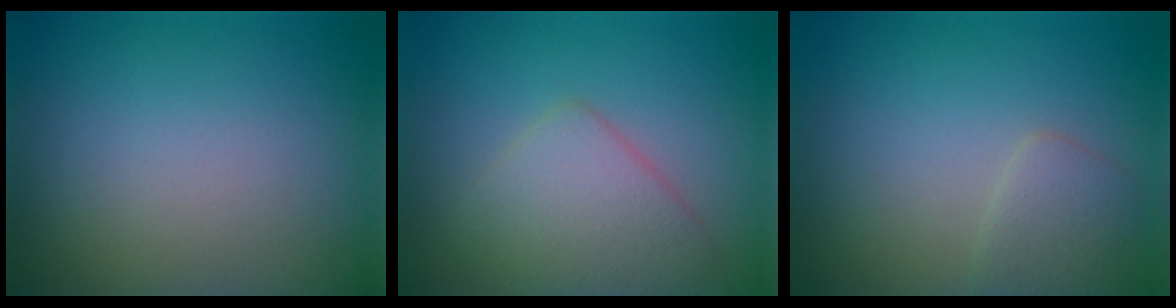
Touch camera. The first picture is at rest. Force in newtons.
{"total": 3.7, "press": 3.7, "slide": 0.0}
{"total": 1.7, "press": 1.7, "slide": 0.1}